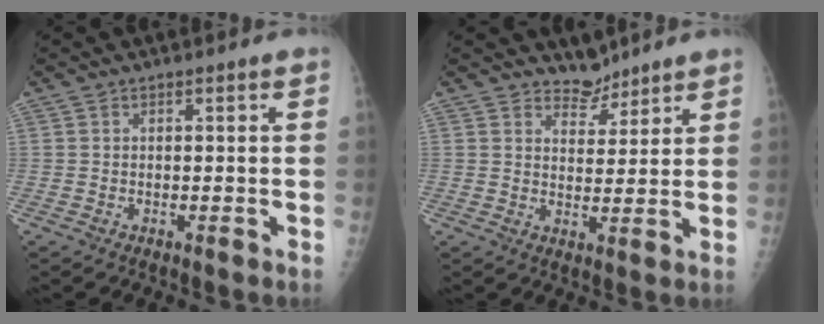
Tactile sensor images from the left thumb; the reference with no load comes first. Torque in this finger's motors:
{"motor_torque": [-0.09, -0.05, -0.29, -0.26, -0.06]}